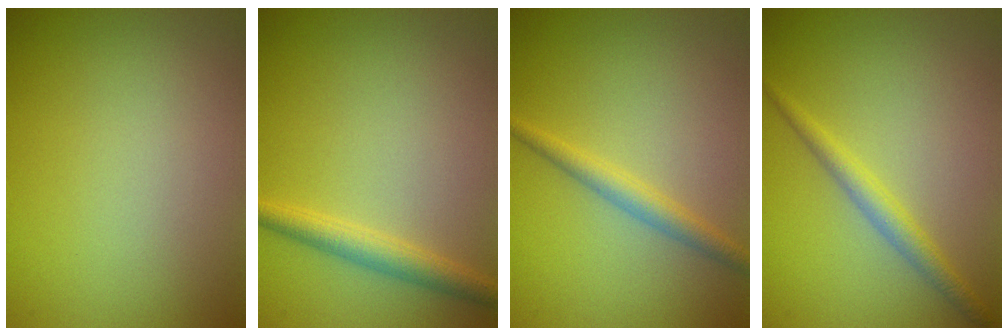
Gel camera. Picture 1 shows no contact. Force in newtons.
{"total": 2.3, "press": 2.3, "slide": 0.1}
{"total": 2.1, "press": 2.1, "slide": 0.0}
{"total": 2.0, "press": 2.0, "slide": 0.0}